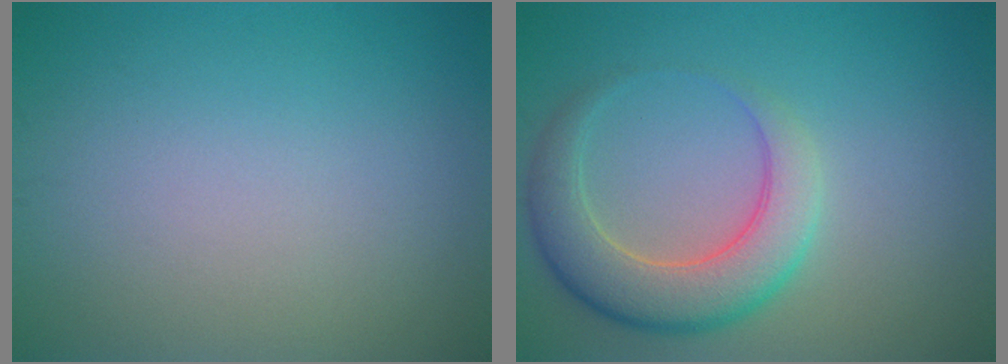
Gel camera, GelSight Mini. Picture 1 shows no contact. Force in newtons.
{"total": 5.7, "press": 5.7, "slide": 0.3}